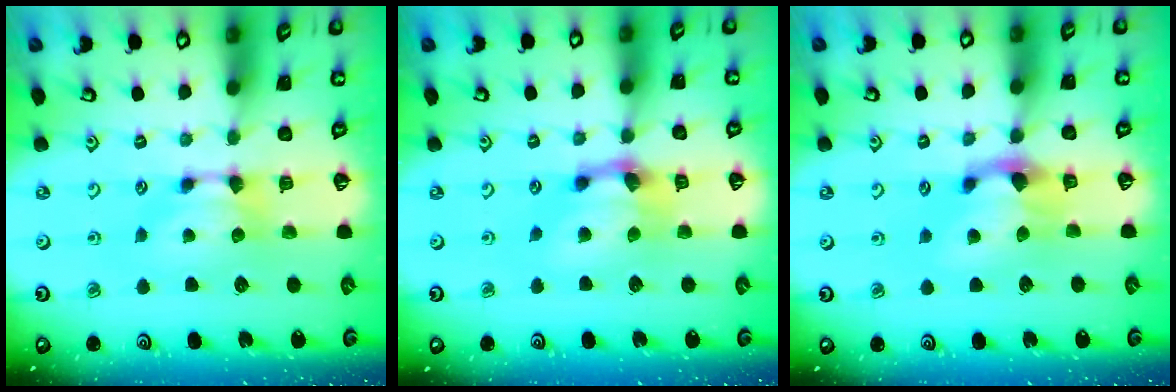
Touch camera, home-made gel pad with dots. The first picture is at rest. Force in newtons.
{"total": 3.9, "press": 3.2, "slide": 2.1}
{"total": 2.8, "press": 2.2, "slide": 1.7}